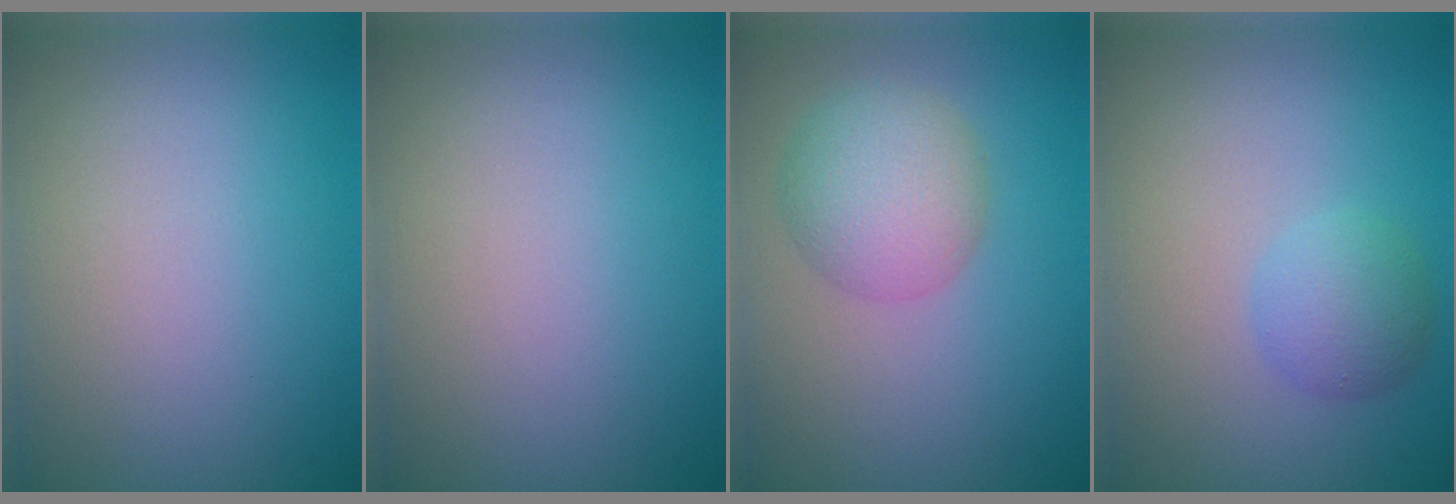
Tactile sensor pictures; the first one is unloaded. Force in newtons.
{"total": 0.0}
{"total": 4.3, "press": 4.3, "slide": 0.2}
{"total": 2.7, "press": 2.7, "slide": 0.1}